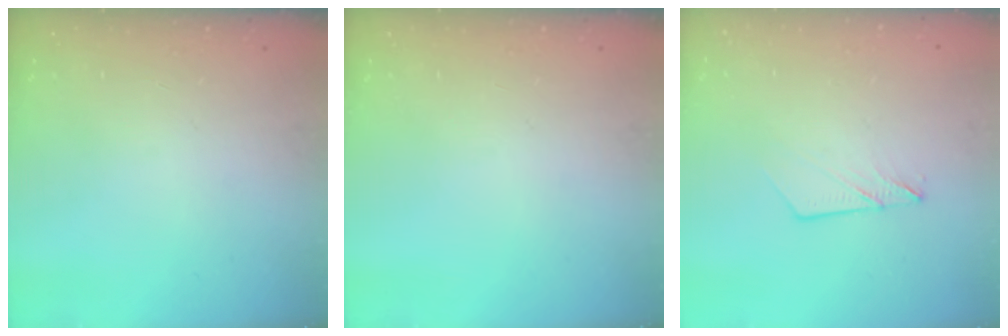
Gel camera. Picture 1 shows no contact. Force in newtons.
{"total": 0.0}
{"total": 5.8, "press": 5.8, "slide": 0.7}